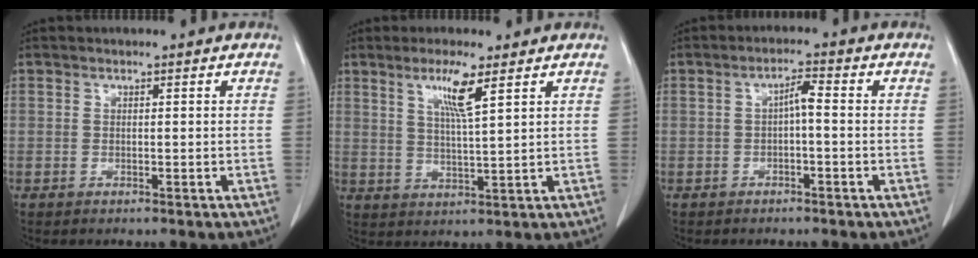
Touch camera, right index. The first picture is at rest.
{"total": 5.9, "force": [3.2, -0.3, 5.0], "torque": [-0.095, -0.006, 0.059]}
{"total": 2.6, "force": [-0.3, 0.5, 2.6], "torque": [-0.045, 0.010, -0.005]}